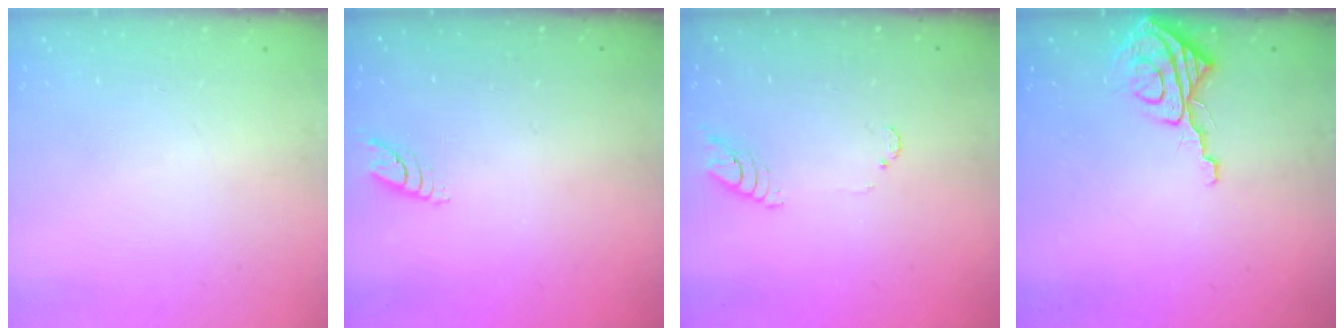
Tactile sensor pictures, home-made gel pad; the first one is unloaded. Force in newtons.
{"total": 5.6, "press": 5.6, "slide": 0.4}
{"total": 4.7, "press": 4.7, "slide": 0.5}
{"total": 9.1, "press": 9.1, "slide": 0.7}